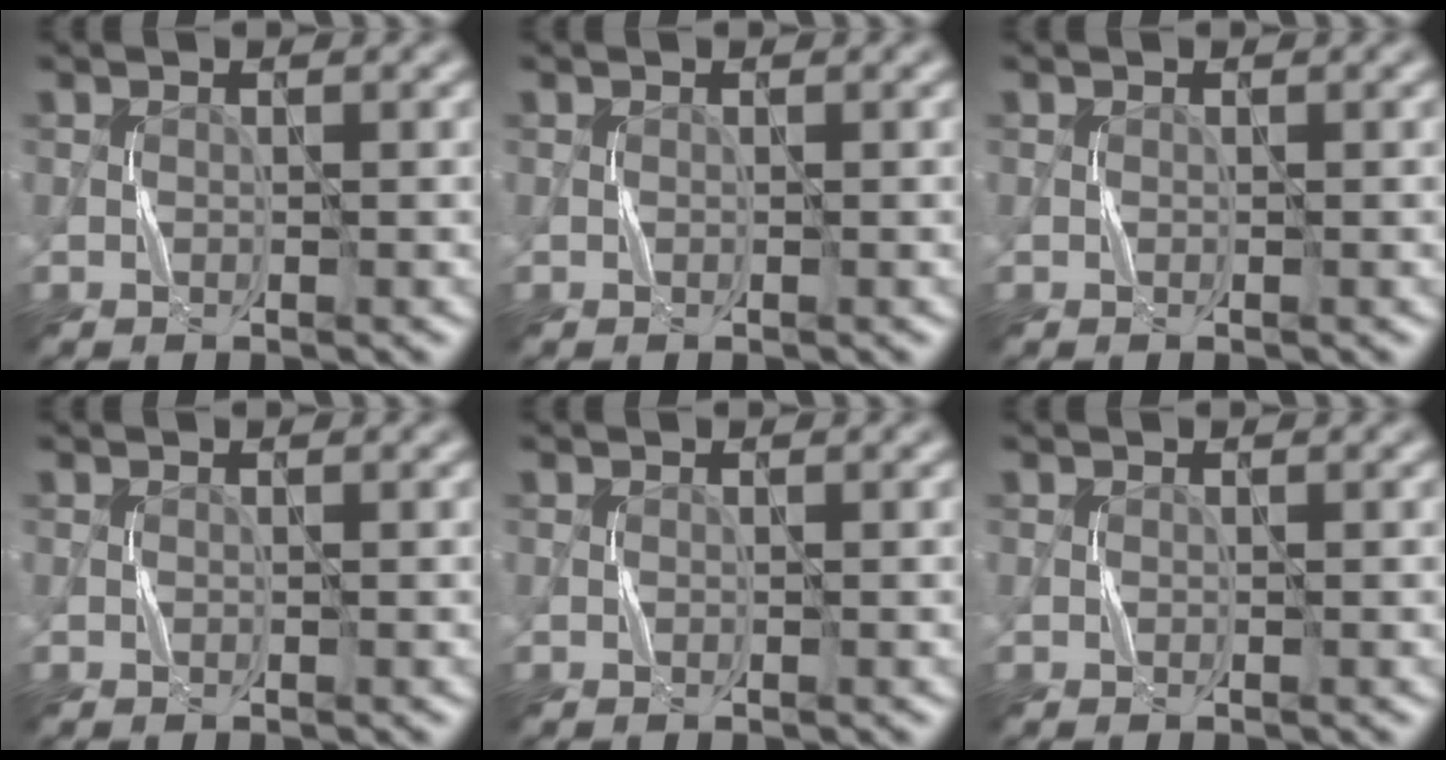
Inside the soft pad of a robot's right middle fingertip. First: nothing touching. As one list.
[{"total": 0.0}, {"total": 0.0}, {"total": 0.0}, {"total": 0.0}, {"total": 0.0}]